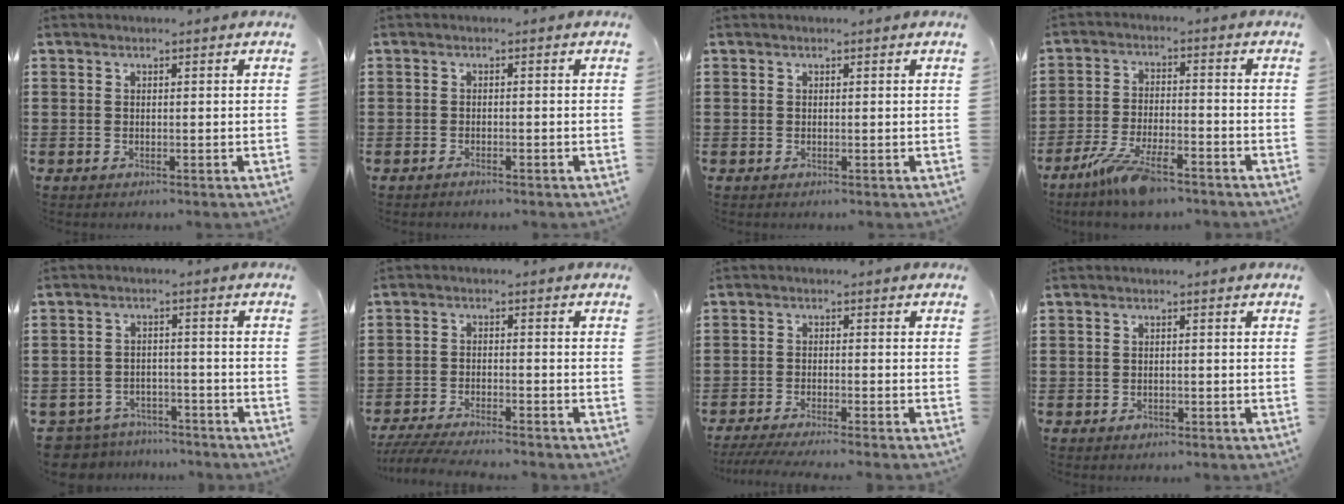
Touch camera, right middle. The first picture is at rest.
{"total": 0.8, "force": [-0.8, 0.1, 0.2], "torque": [-0.008, -0.003, -0.015]}
{"total": 0.0}
{"total": 8.4, "force": [-5.9, 1.9, 5.6], "torque": [-0.124, -0.007, -0.113]}
{"total": 4.7, "force": [-4.6, 0.9, 0.0], "torque": [-0.026, -0.001, -0.103]}
{"total": 4.5, "force": [-4.3, 0.0, 1.3], "torque": [-0.036, -0.012, -0.088]}
{"total": 3.1, "force": [-2.8, -0.3, 1.2], "torque": [-0.028, -0.009, -0.057]}
{"total": 0.8, "force": [-0.6, 0.5, 0.2], "torque": [-0.006, -0.002, -0.011]}